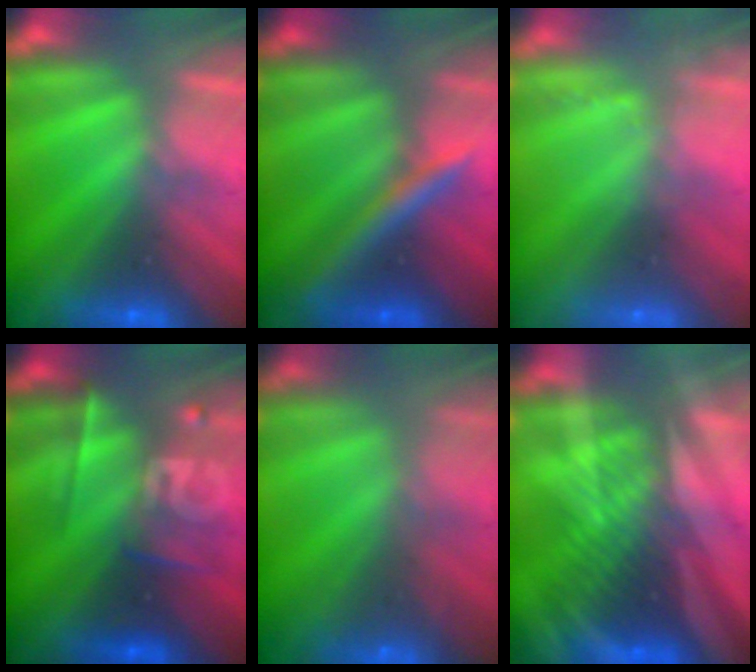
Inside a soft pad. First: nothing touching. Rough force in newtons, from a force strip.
{"total": 2.4}
{"total": 2.6}
{"total": 2.4}
{"total": 7.1}
{"total": 2.8}